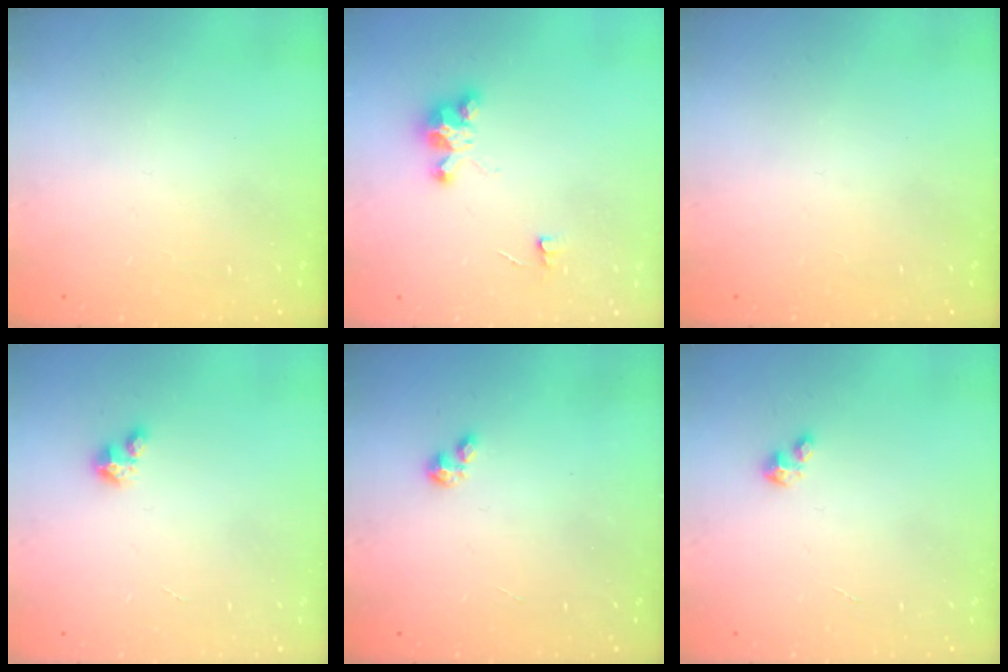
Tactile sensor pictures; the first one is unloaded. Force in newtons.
{"total": 4.9, "press": 4.8, "slide": 0.2}
{"total": 0.0}
{"total": 2.8, "press": 2.8, "slide": 0.2}
{"total": 0.7, "press": 0.6, "slide": 0.2}
{"total": 2.0, "press": 2.0, "slide": 0.2}